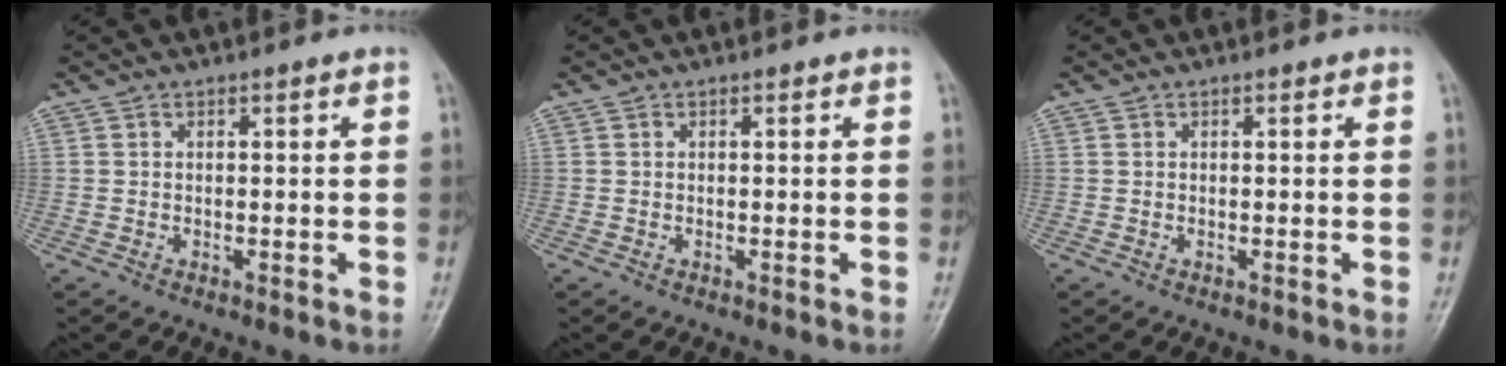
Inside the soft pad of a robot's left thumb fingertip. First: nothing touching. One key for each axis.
{"total": 0.0}
{"total": 0.0}